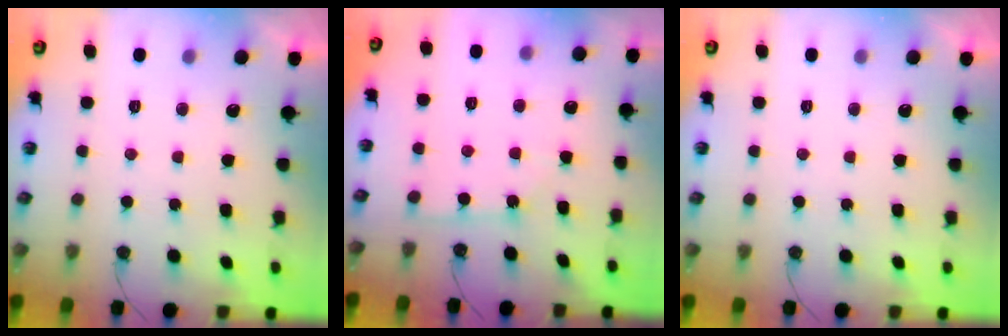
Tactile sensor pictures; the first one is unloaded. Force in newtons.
{"total": 2.7, "press": 2.7, "slide": 0.4}
{"total": 0.0}